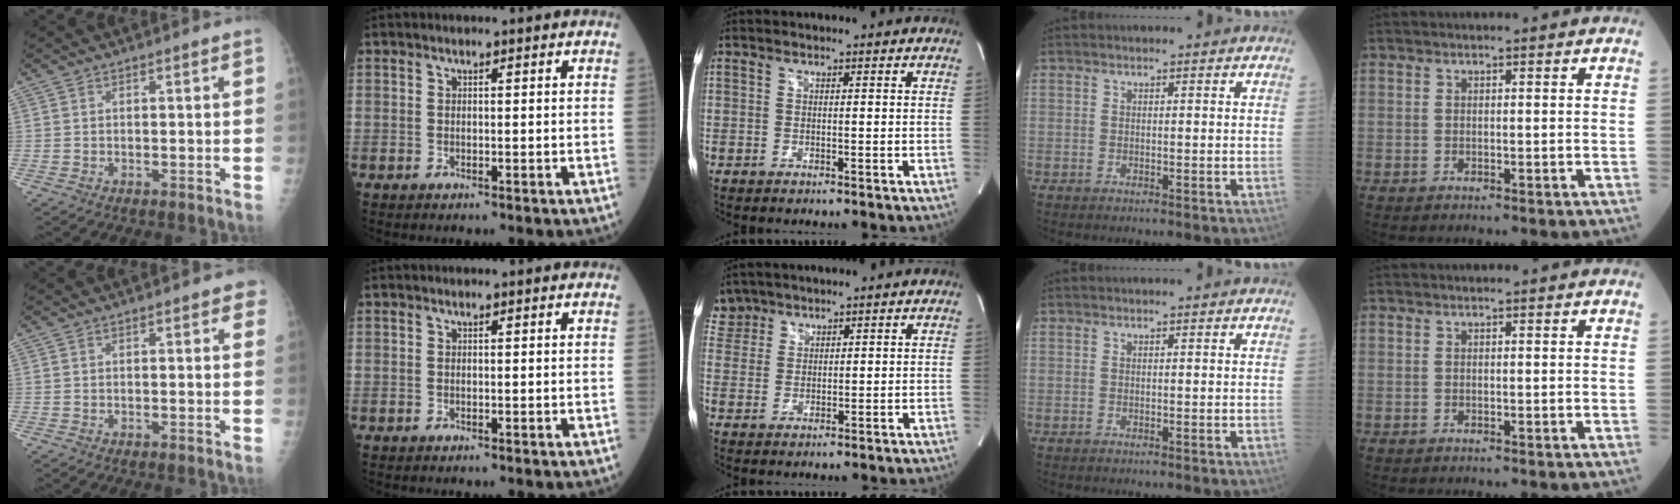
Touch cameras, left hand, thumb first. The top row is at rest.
{"thumb": {"total": 2.0, "force": [1.1, 0.9, 1.4], "torque": [-0.005, 0.000, 0.010]}, "middle": {"total": 3.9, "force": [3.3, 2.0, -0.5], "torque": [0.015, 0.008, 0.067]}}